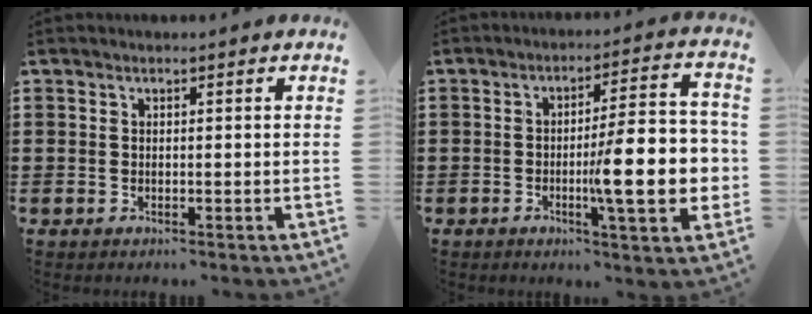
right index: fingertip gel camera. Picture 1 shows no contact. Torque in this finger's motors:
{"motor_torque": [2.14, 0.00, 1.05, 0.21]}